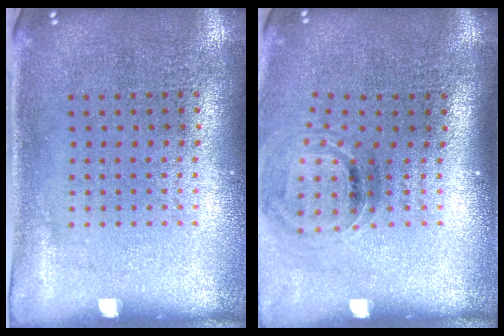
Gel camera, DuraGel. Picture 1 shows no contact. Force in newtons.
{"total": 1.0, "press": 0.8, "slide": 0.5}